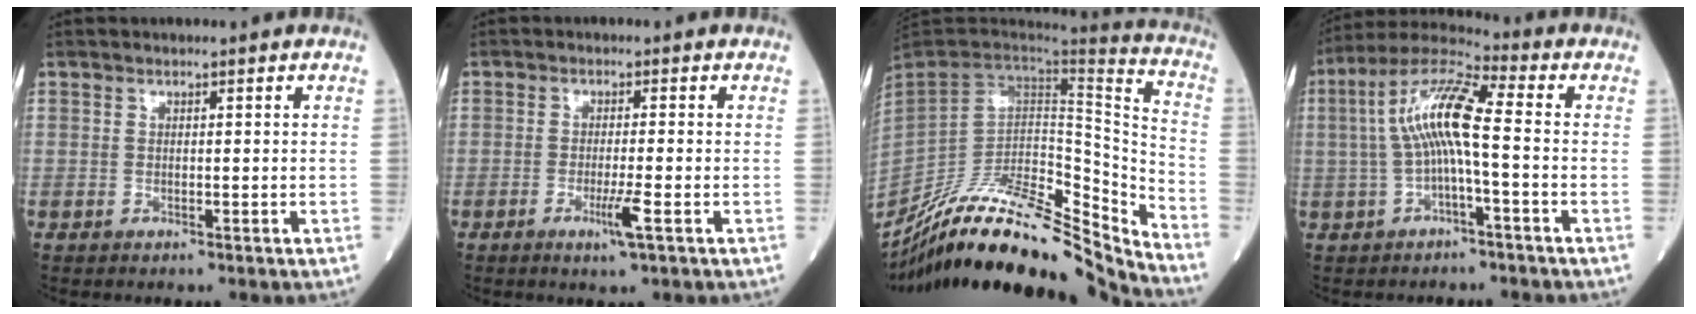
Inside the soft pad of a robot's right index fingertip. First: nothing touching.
{"total": 3.4, "force": [-1.5, -0.4, 3.1], "torque": [-0.058, -0.009, -0.028]}
{"total": 28.5, "force": [-25.1, 3.2, 13.3], "torque": [-0.208, -0.023, -0.404]}
{"total": 10.2, "force": [-0.2, 1.2, 10.1], "torque": [-0.202, 0.032, -0.009]}